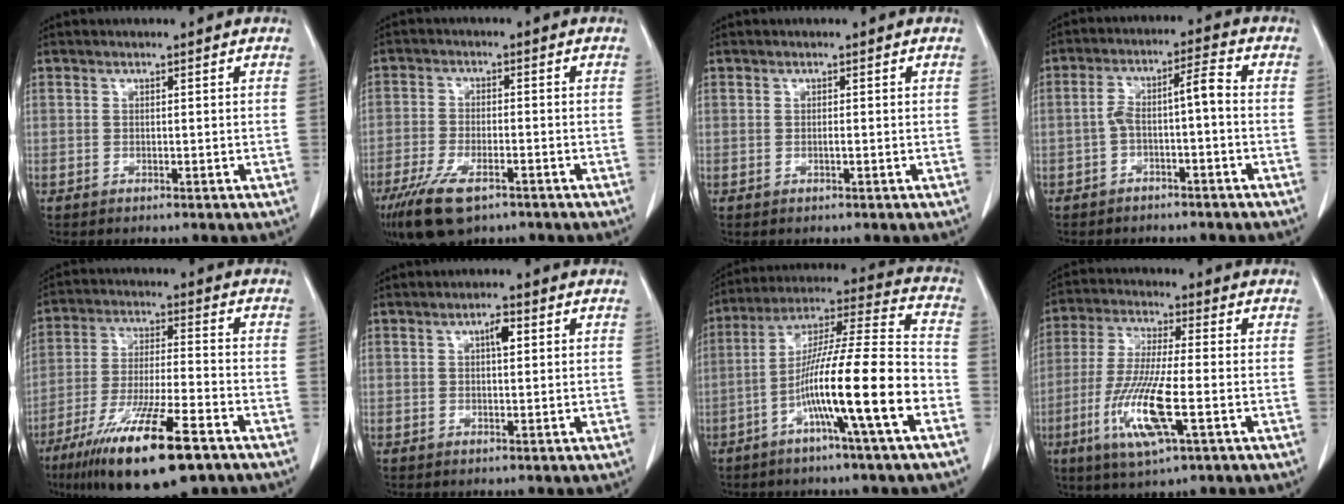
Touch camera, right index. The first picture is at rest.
{"total": 9.8, "force": [-6.4, 3.4, 6.6], "torque": [-0.125, -0.018, -0.110]}
{"total": 0.0}
{"total": 5.5, "force": [-1.3, 0.9, 5.3], "torque": [-0.100, 0.035, -0.017]}
{"total": 17.2, "force": [-10.6, 2.4, 13.3], "torque": [-0.241, -0.040, -0.186]}
{"total": 2.4, "force": [0.8, 0.8, 2.1], "torque": [-0.037, 0.004, 0.012]}
{"total": 17.0, "force": [-6.1, -0.4, 15.9], "torque": [-0.274, 0.006, -0.109]}
{"total": 12.3, "force": [-3.8, 1.5, 11.5], "torque": [-0.238, -0.019, -0.071]}